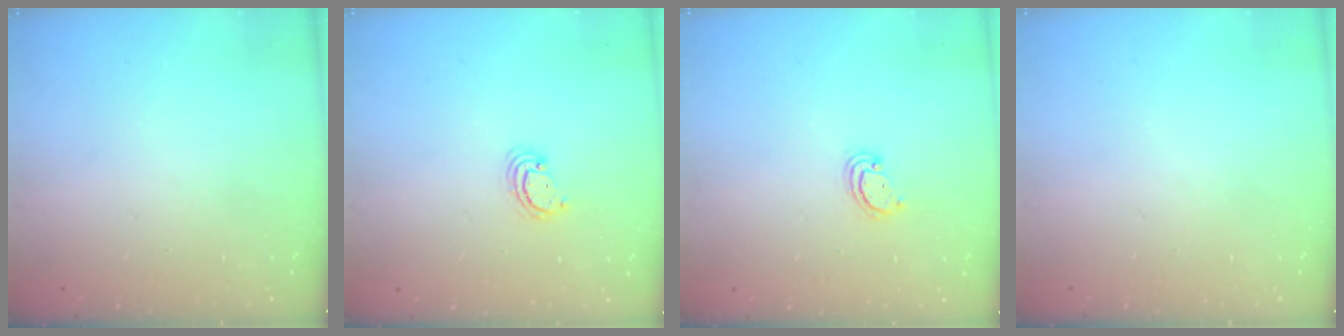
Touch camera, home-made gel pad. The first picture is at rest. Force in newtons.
{"total": 2.5, "press": 2.5, "slide": 0.3}
{"total": 2.3, "press": 2.3, "slide": 0.3}
{"total": 0.0}